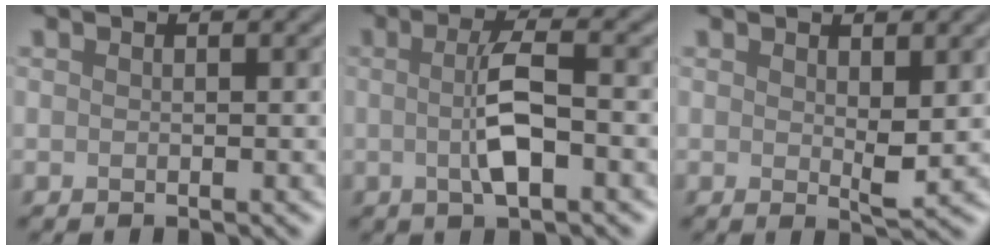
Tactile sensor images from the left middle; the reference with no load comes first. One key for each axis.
{"total": 3.8, "fx": -0.6, "fy": 0.9, "fz": 3.7, "tx": -0.074, "ty": -0.002, "tz": -0.009}
{"total": 1.8, "fx": 0.7, "fy": 0.3, "fz": 1.6, "tx": -0.032, "ty": -0.010, "tz": 0.015}